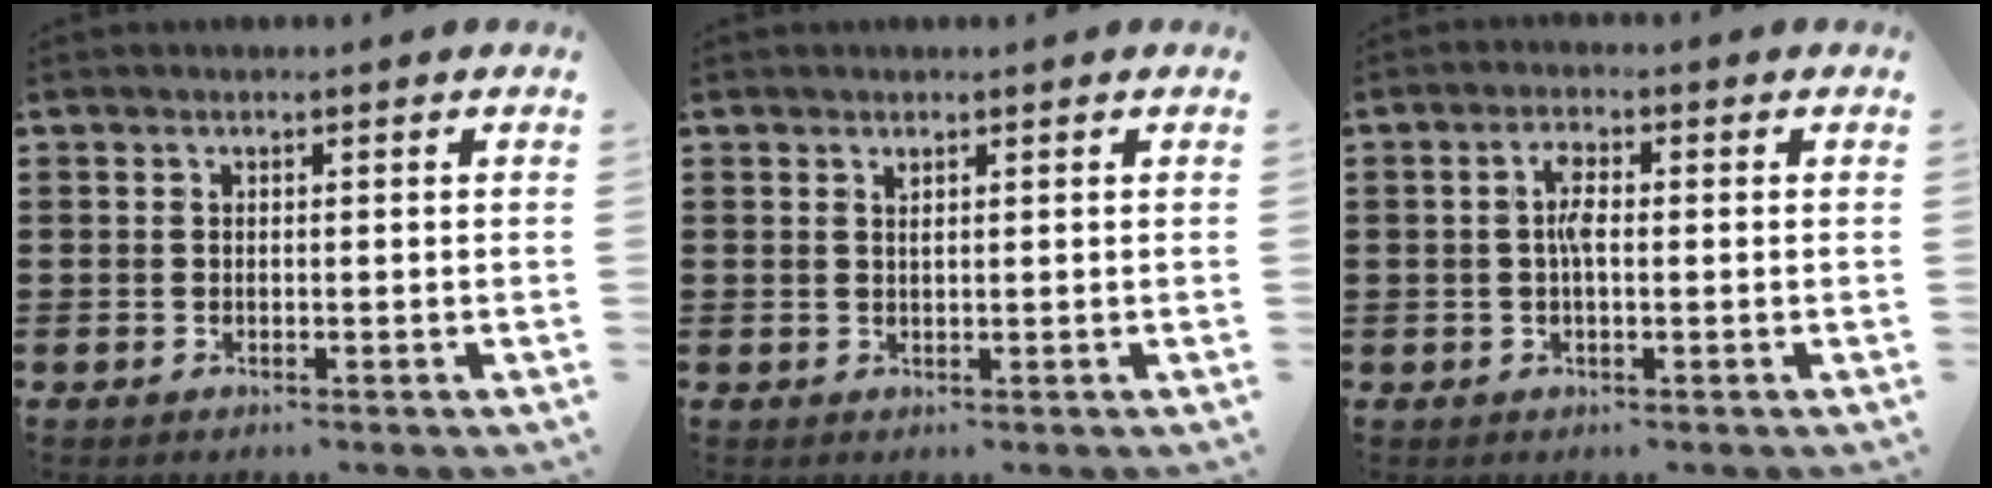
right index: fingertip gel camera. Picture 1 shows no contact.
{"total": 0.8, "force": [0.5, 0.1, 0.7], "torque": [-0.015, -0.001, 0.009]}
{"total": 3.3, "force": [0.0, 1.2, 3.1], "torque": [-0.068, 0.000, -0.004]}